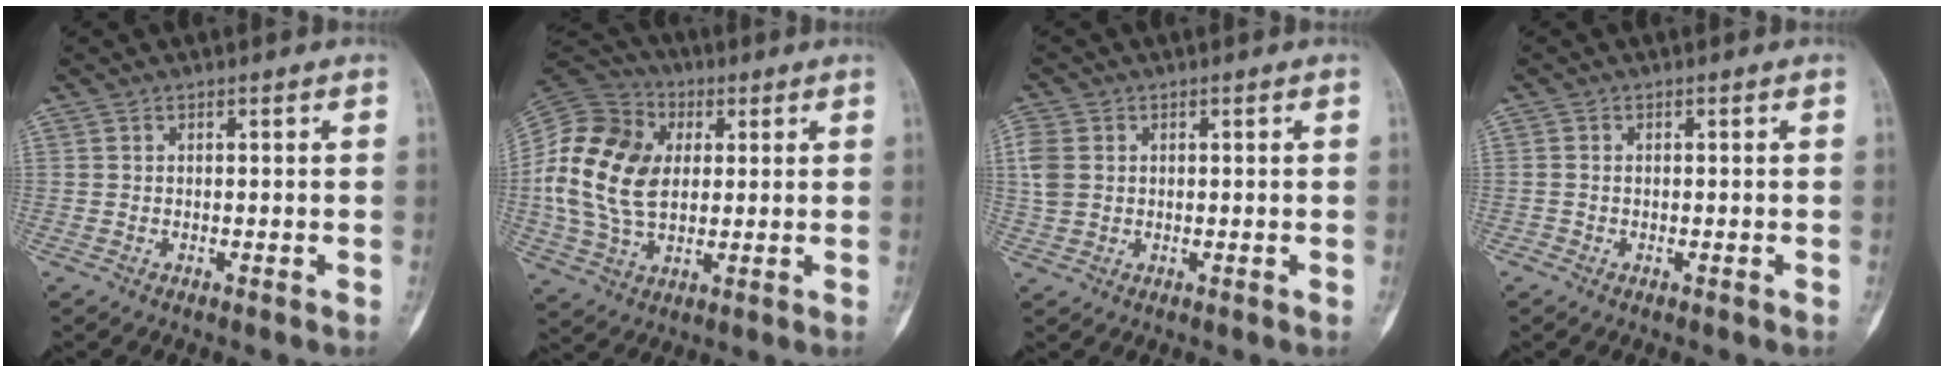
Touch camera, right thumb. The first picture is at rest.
{"total": 18.1, "force": [1.7, 12.7, 12.8], "torque": [-0.248, 0.007, 0.029]}
{"total": 5.5, "force": [0.2, 3.8, 4.0], "torque": [-0.119, 0.009, 0.000]}
{"total": 0.6, "force": [-0.3, 0.5, 0.1], "torque": [0.001, 0.002, -0.010]}